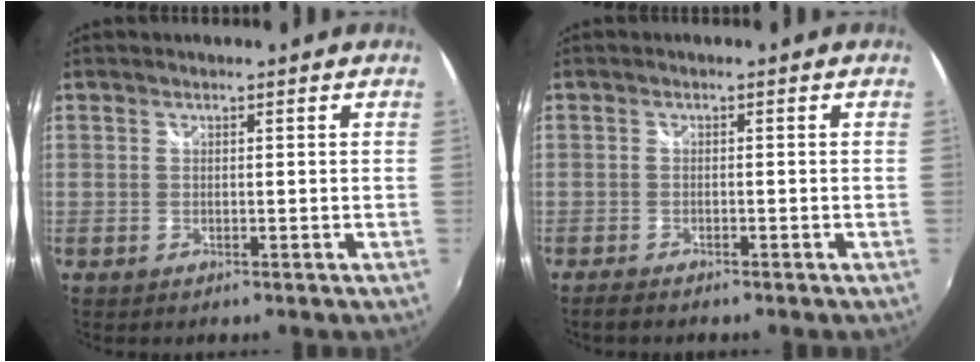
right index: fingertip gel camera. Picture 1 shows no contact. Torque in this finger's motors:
{"motor_torque": [-0.01, -0.07, 0.00, 0.02]}